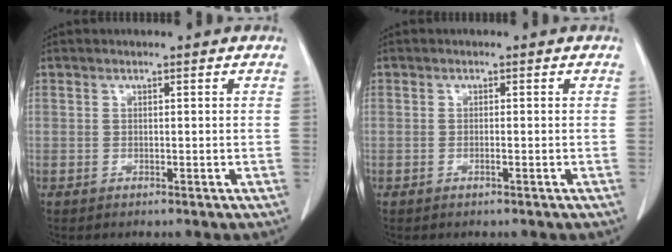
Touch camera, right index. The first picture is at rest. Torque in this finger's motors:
{"motor_torque": [-0.19, -0.04, -0.05, -0.01]}